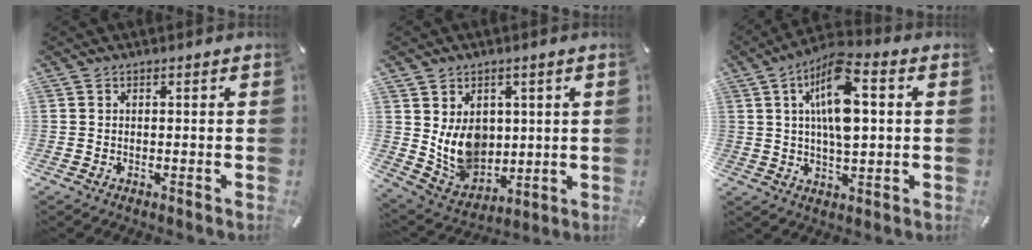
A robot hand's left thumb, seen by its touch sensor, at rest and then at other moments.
{"total": 10.8, "force": [2.7, 9.0, 5.4], "torque": [-0.103, -0.022, 0.059]}
{"total": 13.2, "force": [2.9, 5.3, 11.7], "torque": [-0.220, 0.000, 0.048]}